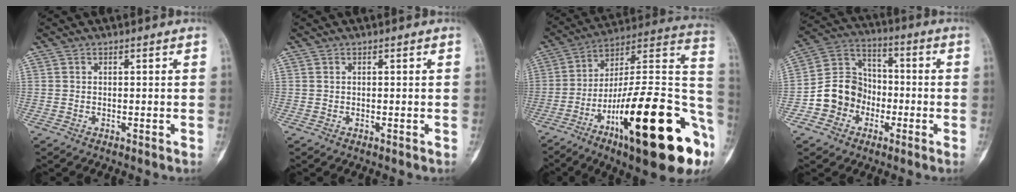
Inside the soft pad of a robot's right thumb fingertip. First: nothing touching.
{"total": 0.0}
{"total": 32.0, "force": [-11.9, 8.8, 28.3], "torque": [-0.354, 0.053, -0.181]}
{"total": 11.6, "force": [-3.9, 10.1, 4.2], "torque": [-0.036, 0.053, -0.074]}